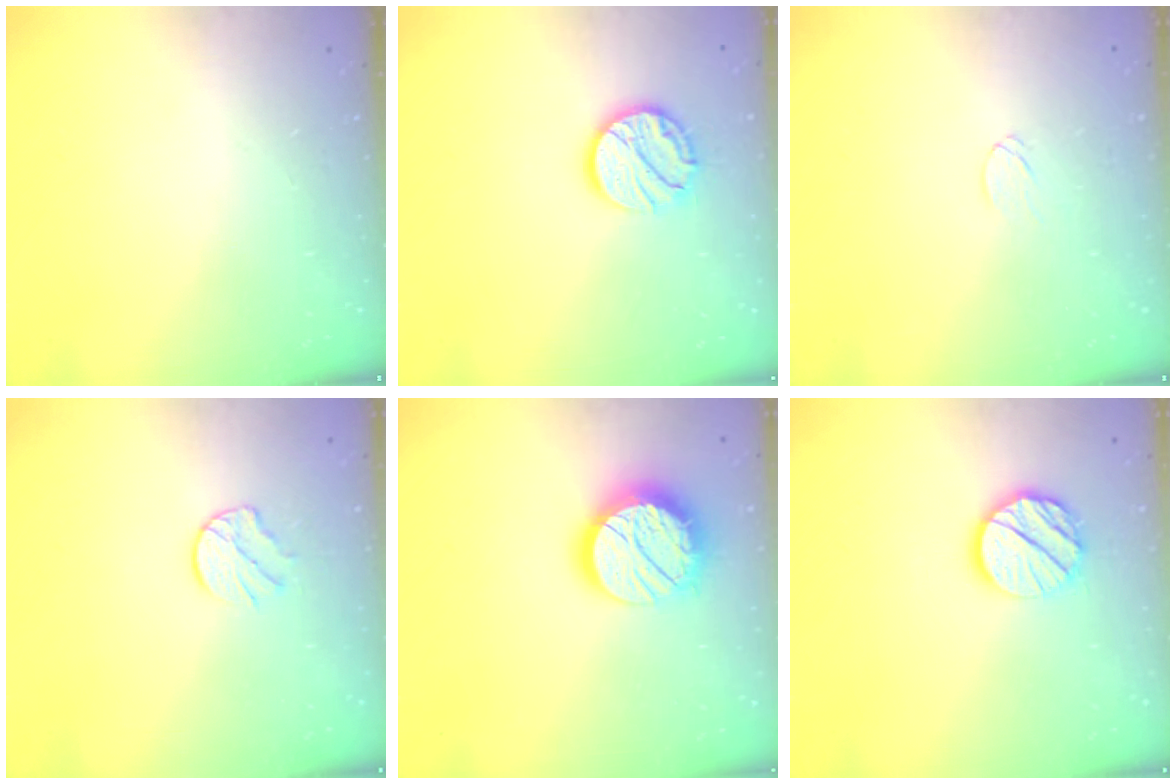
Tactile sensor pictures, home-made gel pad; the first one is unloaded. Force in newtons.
{"total": 11.5, "press": 11.5, "slide": 0.5}
{"total": 3.2, "press": 3.2, "slide": 0.3}
{"total": 6.1, "press": 6.1, "slide": 0.7}
{"total": 16.0, "press": 16.0, "slide": 0.8}
{"total": 11.9, "press": 11.9, "slide": 1.0}